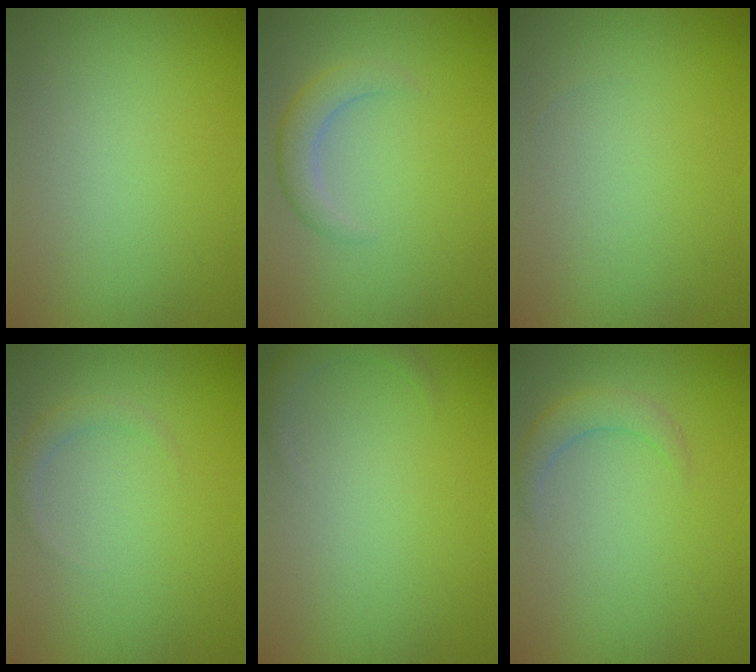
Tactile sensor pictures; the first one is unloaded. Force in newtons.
{"total": 2.6, "press": 2.6, "slide": 0.1}
{"total": 0.0}
{"total": 1.2, "press": 1.2, "slide": 0.0}
{"total": 1.4, "press": 1.4, "slide": 0.1}
{"total": 2.2, "press": 2.2, "slide": 0.1}